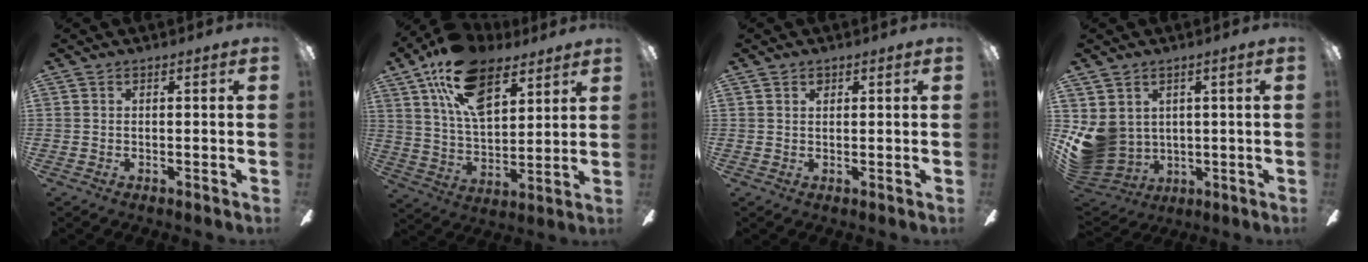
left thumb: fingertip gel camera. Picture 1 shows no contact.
{"total": 18.4, "force": [10.7, 9.5, 11.5], "torque": [-0.209, -0.031, 0.193]}
{"total": 1.1, "force": [0.7, 0.7, 0.4], "torque": [-0.001, -0.001, 0.012]}
{"total": 9.0, "force": [1.1, 8.2, 3.4], "torque": [-0.109, -0.013, 0.028]}